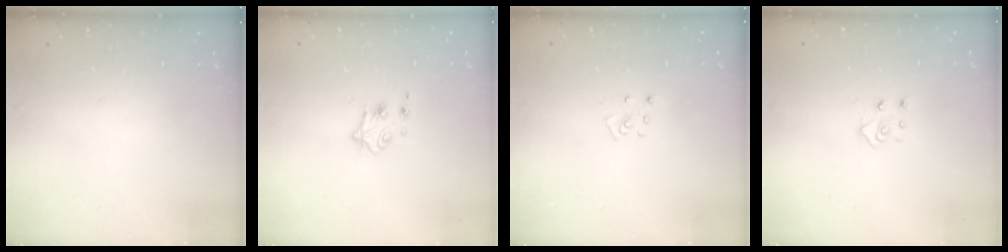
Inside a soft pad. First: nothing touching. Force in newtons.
{"total": 4.5, "press": 4.4, "slide": 0.9}
{"total": 3.9, "press": 3.9, "slide": 0.3}
{"total": 4.6, "press": 4.6, "slide": 0.4}